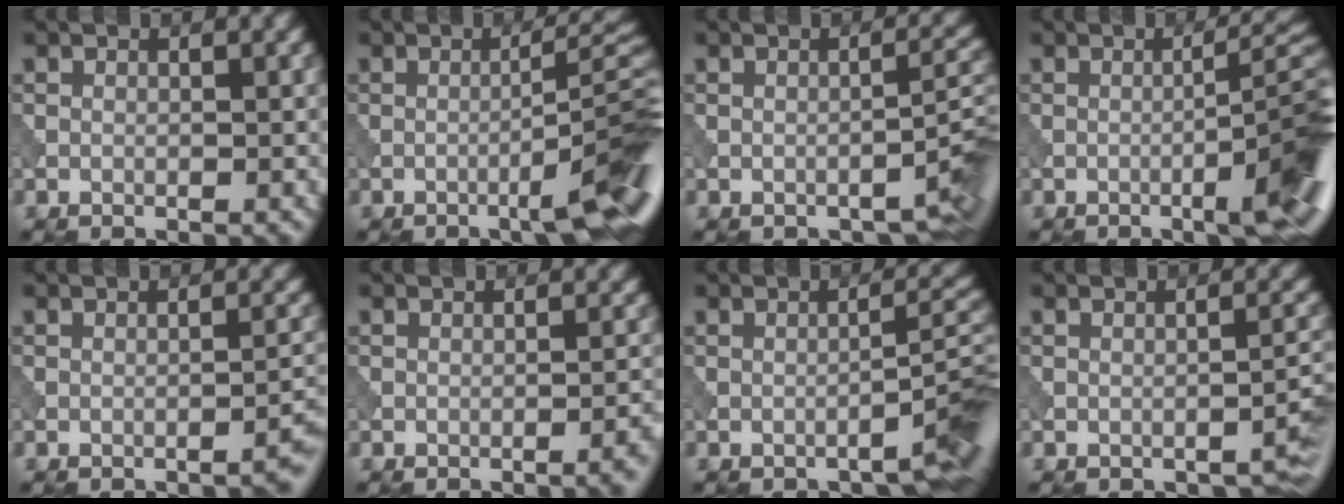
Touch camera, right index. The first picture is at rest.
{"total": 8.4, "force": [-3.3, 1.4, 7.5], "torque": [-0.095, 0.015, -0.047]}
{"total": 3.2, "force": [-2.1, 0.8, 2.2], "torque": [-0.024, 0.010, -0.034]}
{"total": 8.7, "force": [-2.8, 1.8, 8.0], "torque": [-0.096, 0.010, -0.037]}
{"total": 2.3, "force": [-1.5, 0.4, 1.7], "torque": [-0.015, 0.012, -0.026]}
{"total": 2.0, "force": [-0.9, 0.5, 1.7], "torque": [-0.015, 0.008, -0.016]}
{"total": 4.5, "force": [-3.0, 0.6, 3.2], "torque": [-0.031, 0.020, -0.050]}
{"total": 2.1, "force": [-1.4, 0.5, 1.5], "torque": [-0.018, 0.008, -0.023]}